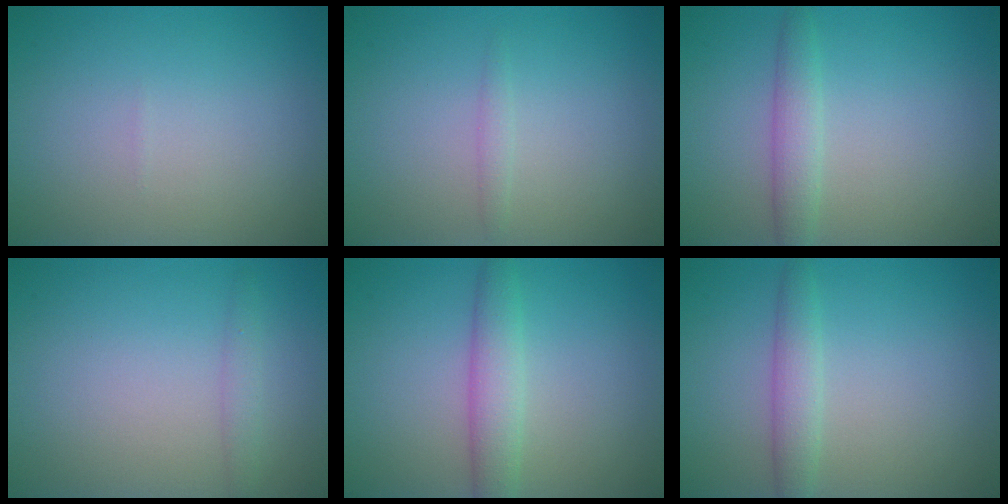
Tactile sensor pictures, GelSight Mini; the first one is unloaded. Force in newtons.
{"total": 0.8, "press": 0.8, "slide": 0.0}
{"total": 2.2, "press": 2.2, "slide": 0.0}
{"total": 1.1, "press": 1.1, "slide": 0.1}
{"total": 3.0, "press": 3.0, "slide": 0.0}
{"total": 2.2, "press": 2.2, "slide": 0.0}